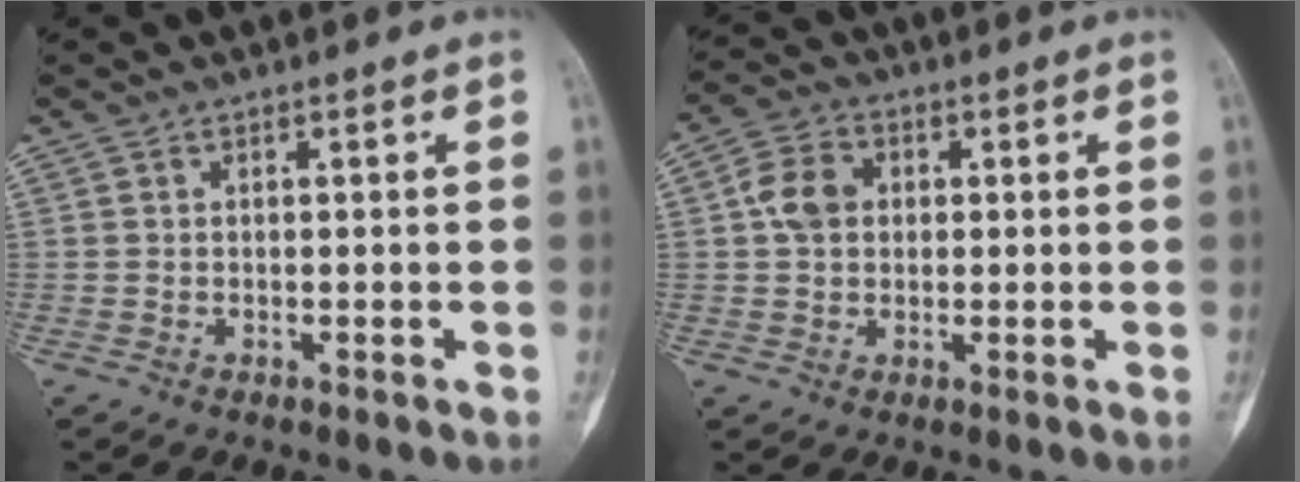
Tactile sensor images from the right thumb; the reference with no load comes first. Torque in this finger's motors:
{"motor_torque": [0.74, 0.92, 0.72, 0.09, 0.19]}